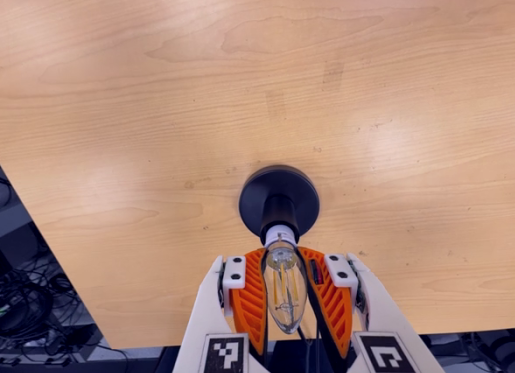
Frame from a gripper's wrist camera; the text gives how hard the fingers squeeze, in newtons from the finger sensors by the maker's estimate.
{"total": 24.9, "left": 26.1, "right": 23.7}